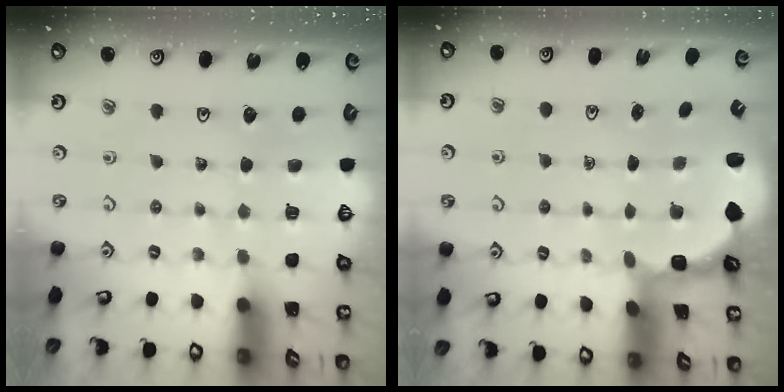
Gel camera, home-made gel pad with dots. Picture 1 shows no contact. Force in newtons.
{"total": 2.9, "press": 1.9, "slide": 2.2}